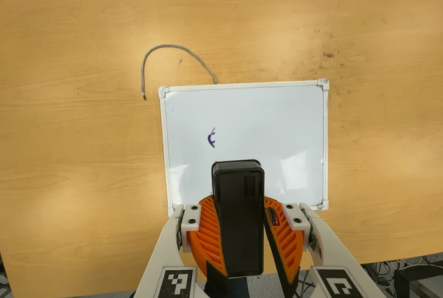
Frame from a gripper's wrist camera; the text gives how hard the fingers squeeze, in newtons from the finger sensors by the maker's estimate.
{"total": 10.5, "left": 10.7, "right": 10.4}